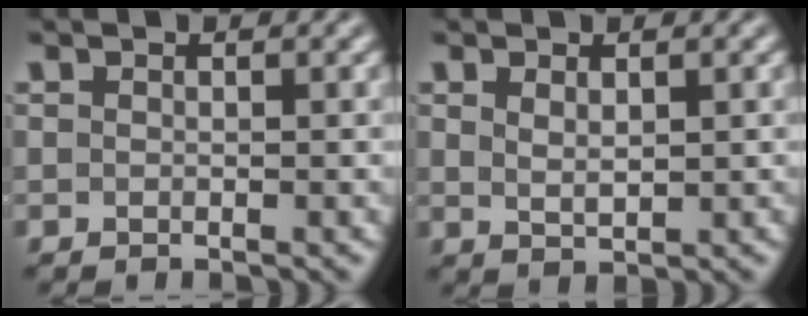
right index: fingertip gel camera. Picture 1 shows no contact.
{"total": 1.2, "force": [0.6, -0.2, 1.0], "torque": [-0.018, -0.012, 0.028]}